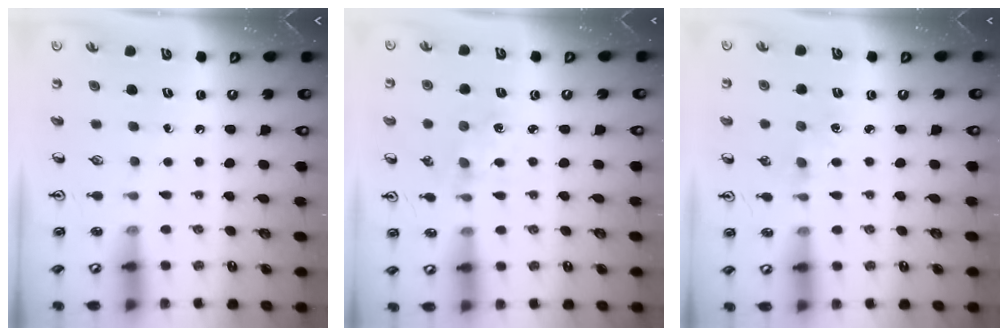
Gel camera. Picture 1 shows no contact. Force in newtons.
{"total": 1.1, "press": 1.0, "slide": 0.2}
{"total": 1.3, "press": 1.3, "slide": 0.2}